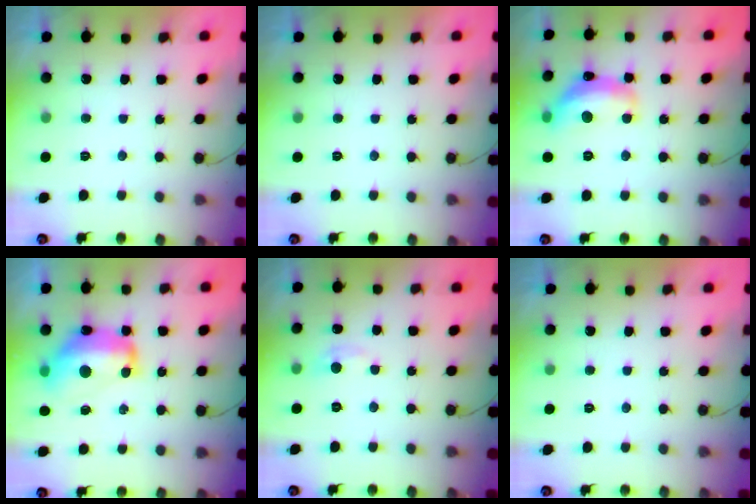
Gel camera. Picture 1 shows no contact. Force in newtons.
{"total": 0.0}
{"total": 14.2, "press": 14.1, "slide": 1.0}
{"total": 14.2, "press": 14.1, "slide": 1.7}
{"total": 4.5, "press": 4.5, "slide": 0.6}
{"total": 0.0}